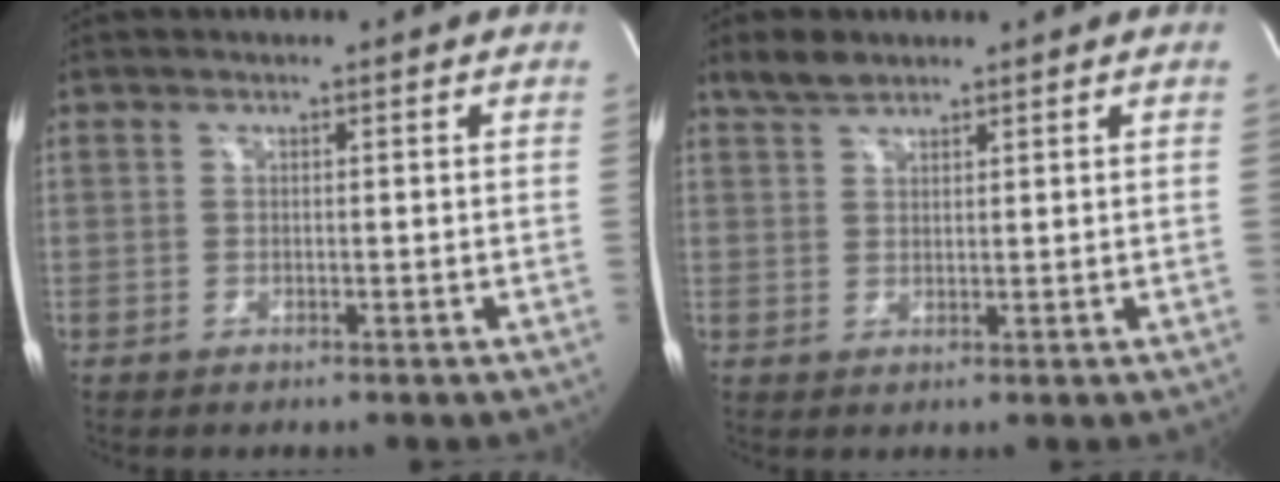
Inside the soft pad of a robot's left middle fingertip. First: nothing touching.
{"total": 3.2, "force": [2.7, 1.1, 1.2], "torque": [-0.031, 0.010, 0.055]}